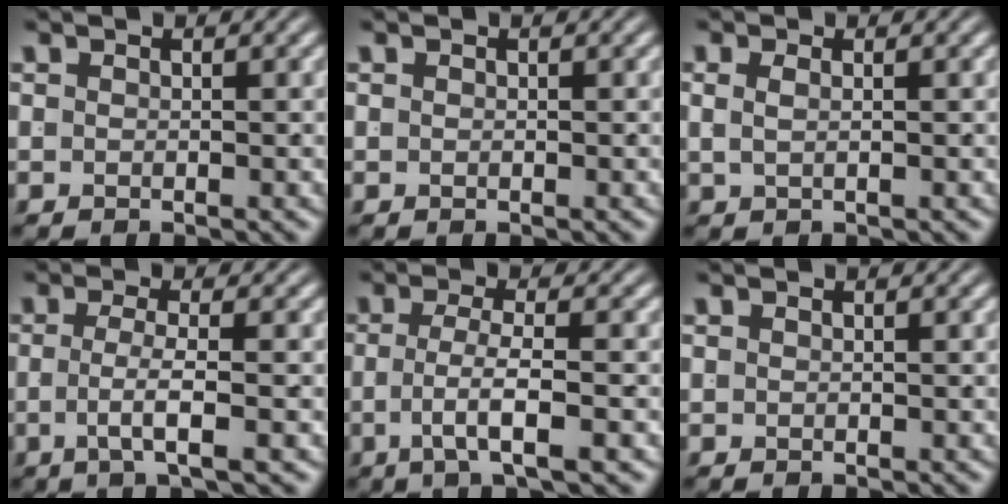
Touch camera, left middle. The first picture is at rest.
{"total": 0.0}
{"total": 1.0, "force": [0.4, -0.3, 0.8], "torque": [-0.011, -0.002, 0.013]}
{"total": 2.9, "force": [-0.9, -0.5, 2.7], "torque": [-0.049, -0.010, -0.011]}
{"total": 3.7, "force": [-1.4, 0.1, 3.5], "torque": [-0.059, -0.010, -0.017]}
{"total": 0.0}